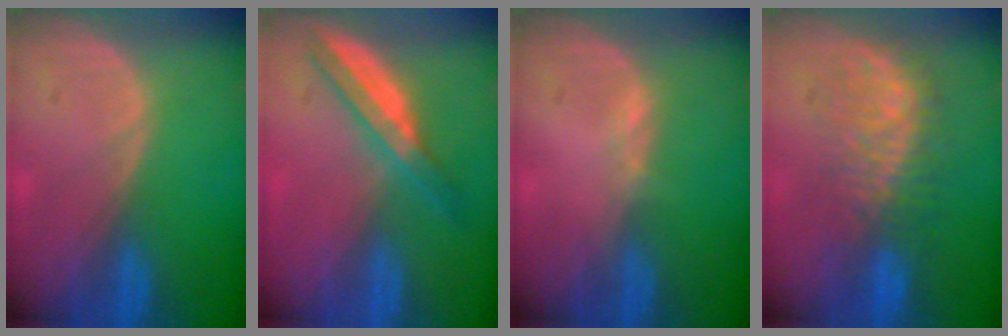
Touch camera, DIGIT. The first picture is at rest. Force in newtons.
{"total": 6.0, "press": 5.2, "slide": 3.0}
{"total": 0.6, "press": 0.5, "slide": 0.4}
{"total": 8.5, "press": 8.4, "slide": 0.9}